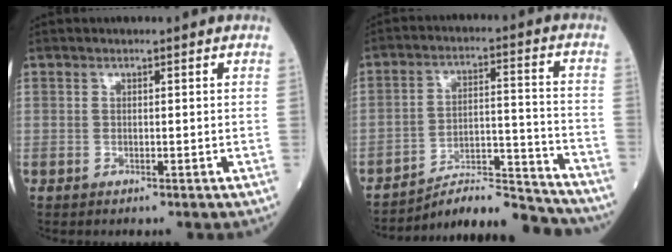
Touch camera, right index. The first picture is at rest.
{"total": 13.4, "force": [-13.2, 0.7, 1.8], "torque": [-0.015, 0.033, -0.209]}